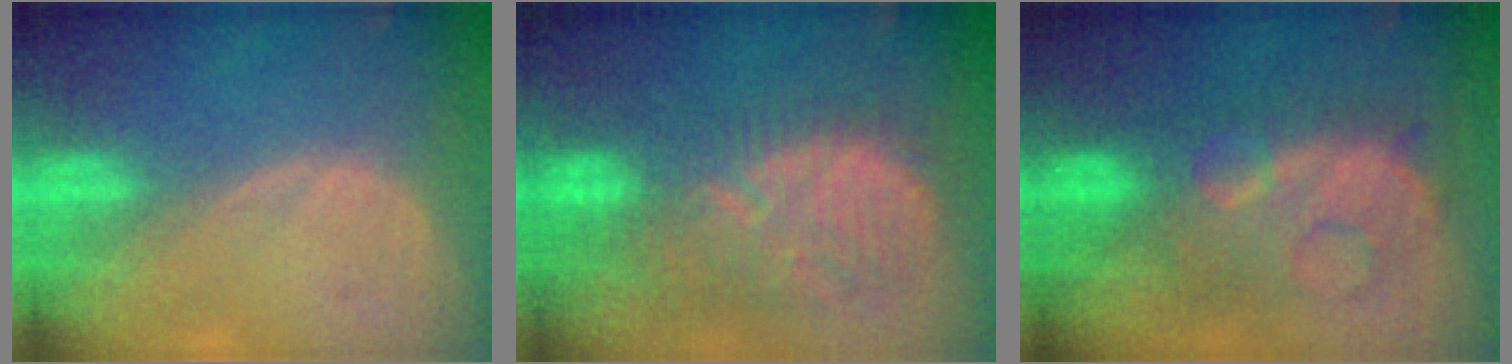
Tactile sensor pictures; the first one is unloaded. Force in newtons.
{"total": 11.1, "press": 10.7, "slide": 2.9}
{"total": 9.5, "press": 9.5, "slide": 0.4}